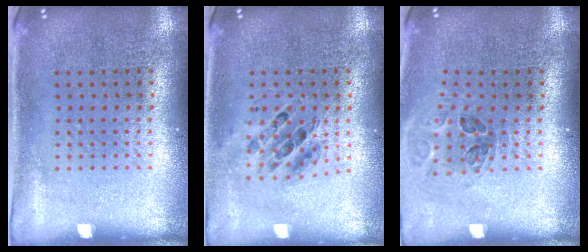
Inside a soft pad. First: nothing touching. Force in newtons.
{"total": 0.7, "press": 0.7, "slide": 0.2}
{"total": 1.0, "press": 1.0, "slide": 0.1}